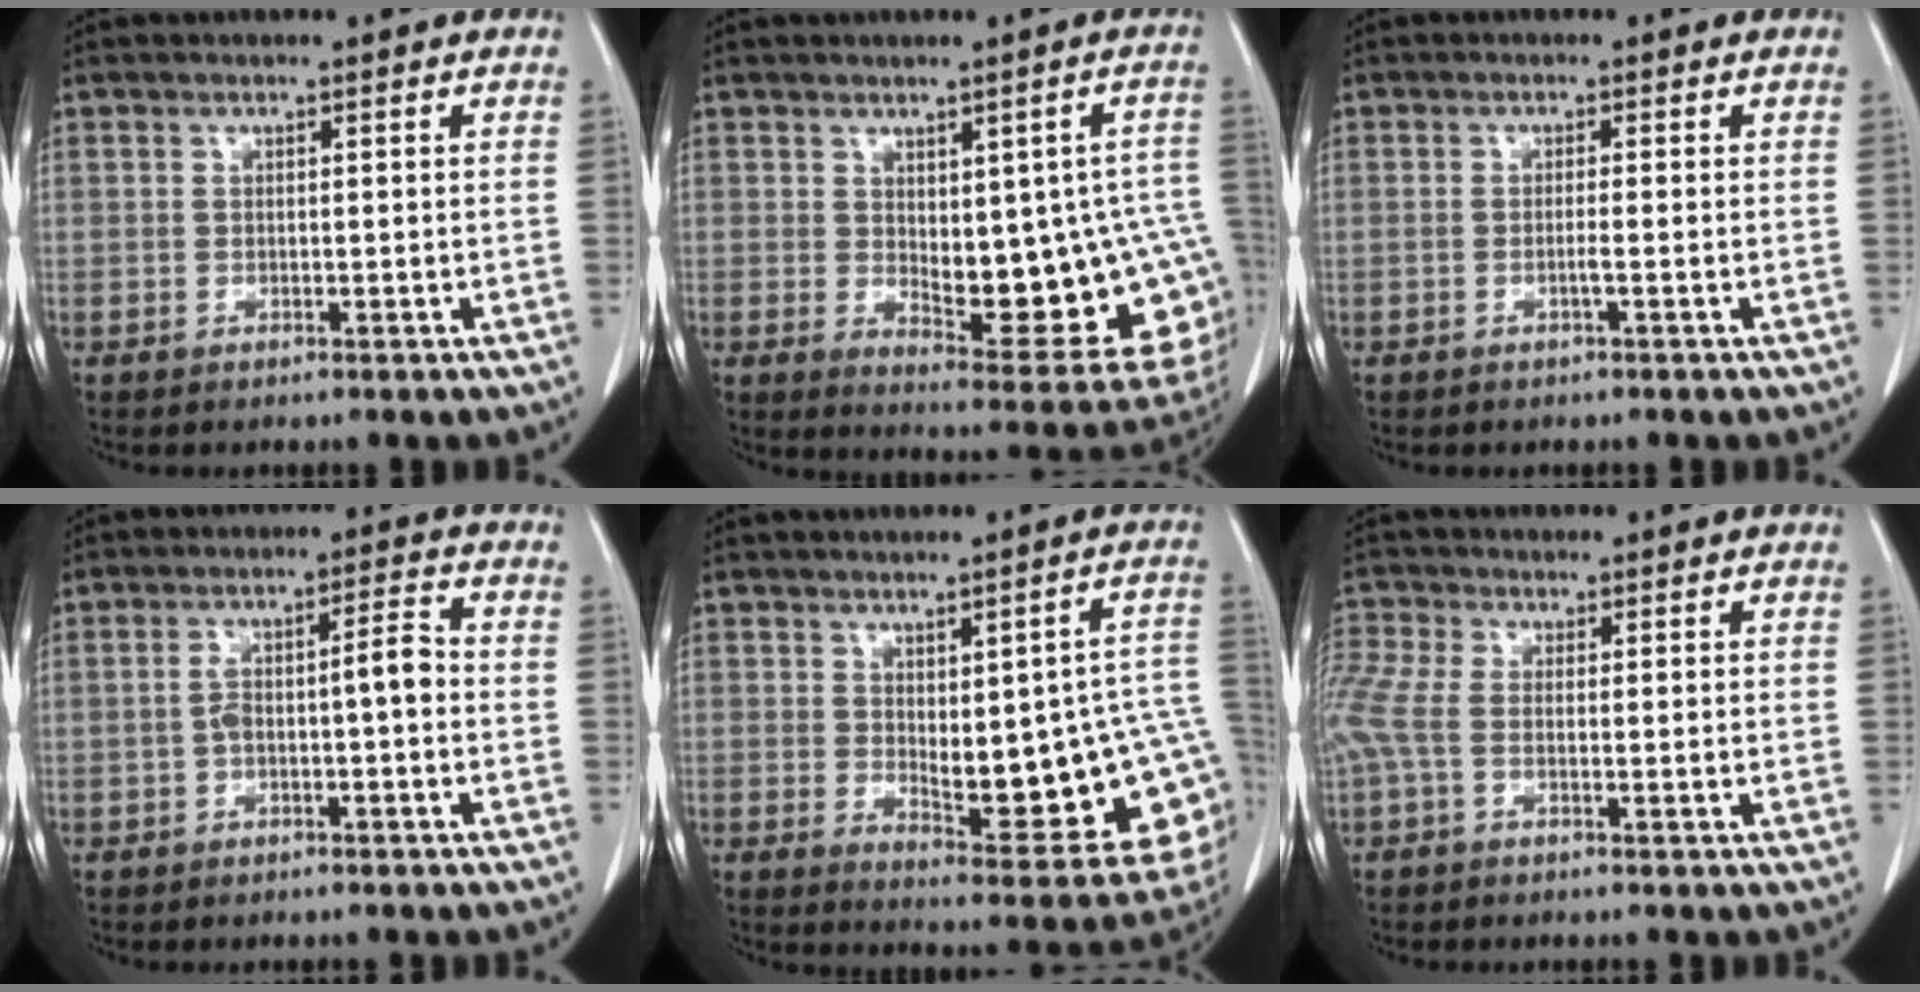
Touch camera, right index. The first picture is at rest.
{"total": 17.8, "force": [-1.3, 6.9, 16.3], "torque": [-0.149, 0.009, 0.009]}
{"total": 1.1, "force": [-0.5, -0.2, 1.0], "torque": [-0.017, 0.001, -0.009]}
{"total": 5.2, "force": [-1.1, 1.0, 5.0], "torque": [-0.091, 0.027, -0.015]}
{"total": 17.8, "force": [-1.4, 5.5, 16.9], "torque": [-0.150, 0.014, 0.007]}
{"total": 5.0, "force": [-0.9, 2.1, 4.5], "torque": [-0.143, 0.021, -0.019]}